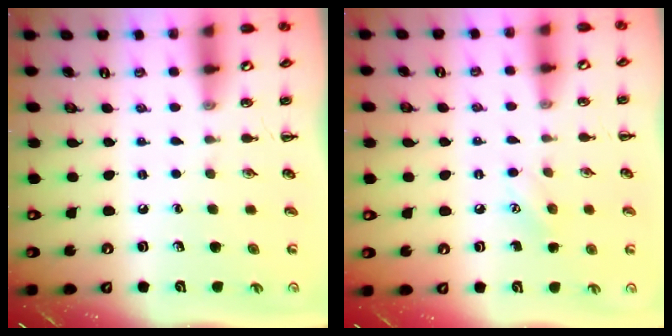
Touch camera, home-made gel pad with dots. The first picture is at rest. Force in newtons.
{"total": 5.5, "press": 5.3, "slide": 1.3}